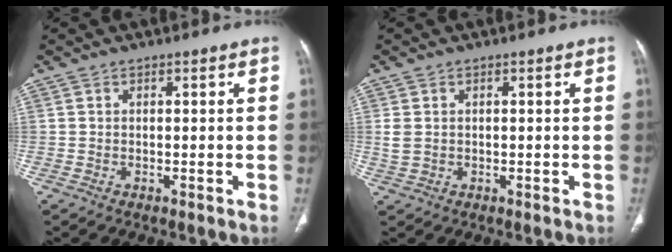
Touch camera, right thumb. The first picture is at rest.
{"total": 2.4, "force": [0.3, 1.8, 1.5], "torque": [-0.040, 0.004, 0.010]}